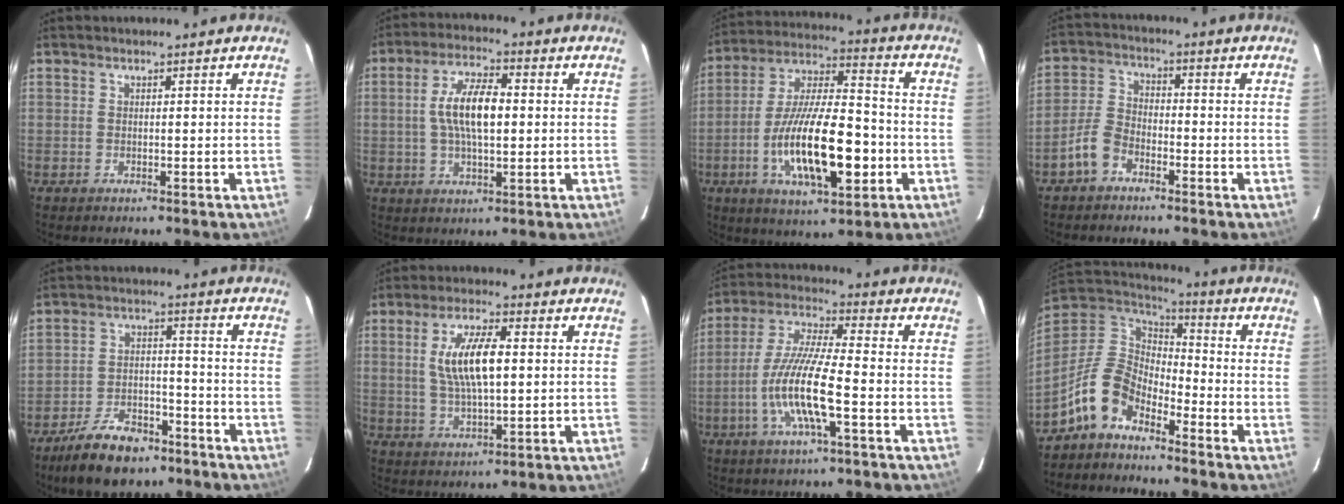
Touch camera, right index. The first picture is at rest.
{"total": 9.6, "force": [0.6, 3.5, 8.9], "torque": [-0.169, 0.011, 0.011]}
{"total": 19.5, "force": [-5.6, 6.7, 17.5], "torque": [-0.328, -0.005, -0.092]}
{"total": 5.8, "force": [-3.8, 3.3, 2.9], "torque": [-0.070, 0.016, -0.079]}
{"total": 12.6, "force": [-9.2, 6.0, 6.2], "torque": [-0.139, 0.009, -0.146]}
{"total": 10.5, "force": [1.5, 3.4, 9.8], "torque": [-0.187, 0.005, 0.033]}
{"total": 13.3, "force": [-4.1, 2.0, 12.4], "torque": [-0.256, -0.006, -0.081]}
{"total": 11.2, "force": [-7.1, 6.2, 6.0], "torque": [-0.129, 0.018, -0.143]}